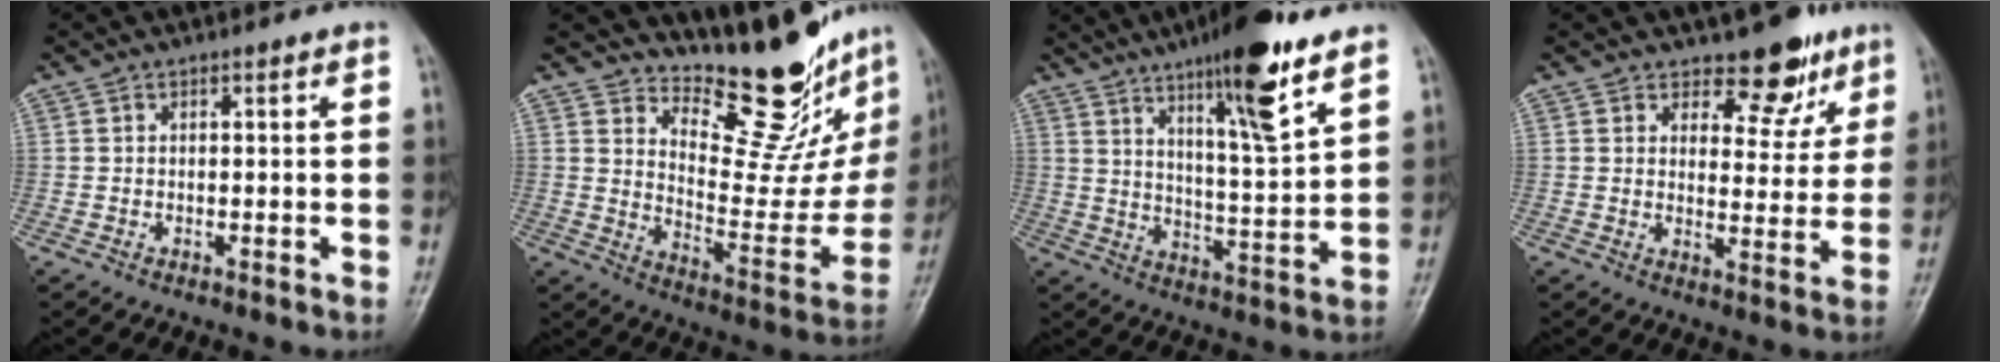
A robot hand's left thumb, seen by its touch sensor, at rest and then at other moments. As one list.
[{"total": 18.7, "force": [15.6, 6.0, 8.5], "torque": [-0.062, -0.140, 0.222]}, {"total": 15.3, "force": [9.6, 2.5, 11.7], "torque": [-0.177, -0.056, 0.157]}, {"total": 8.4, "force": [6.1, 4.6, 3.5], "torque": [-0.003, -0.037, 0.083]}]